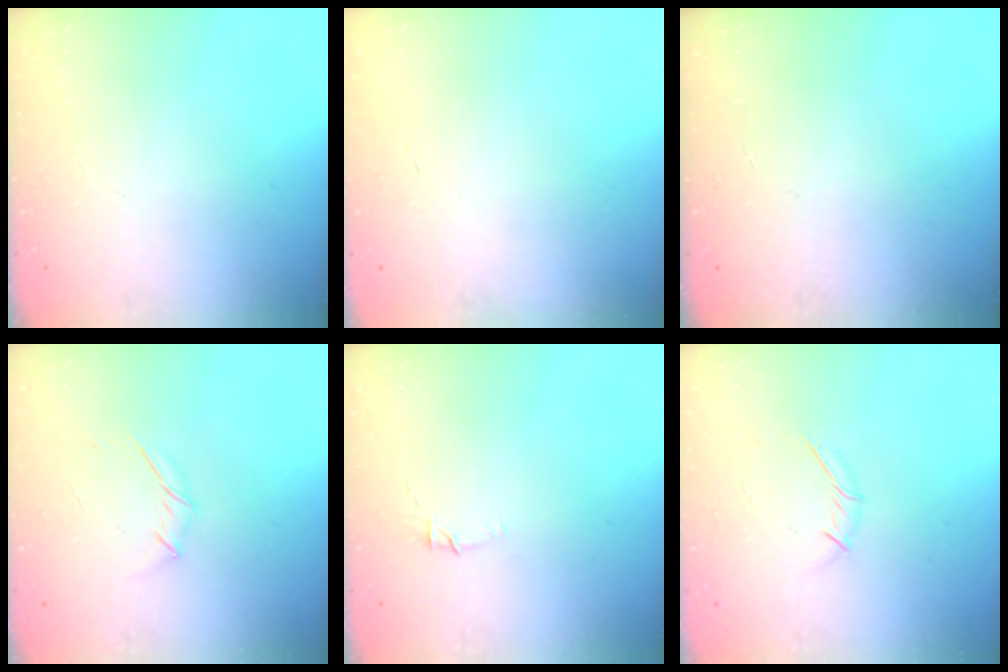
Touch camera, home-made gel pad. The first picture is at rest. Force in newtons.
{"total": 0.0}
{"total": 0.0}
{"total": 4.0, "press": 3.9, "slide": 0.9}
{"total": 4.5, "press": 4.4, "slide": 1.0}
{"total": 3.8, "press": 3.7, "slide": 1.0}